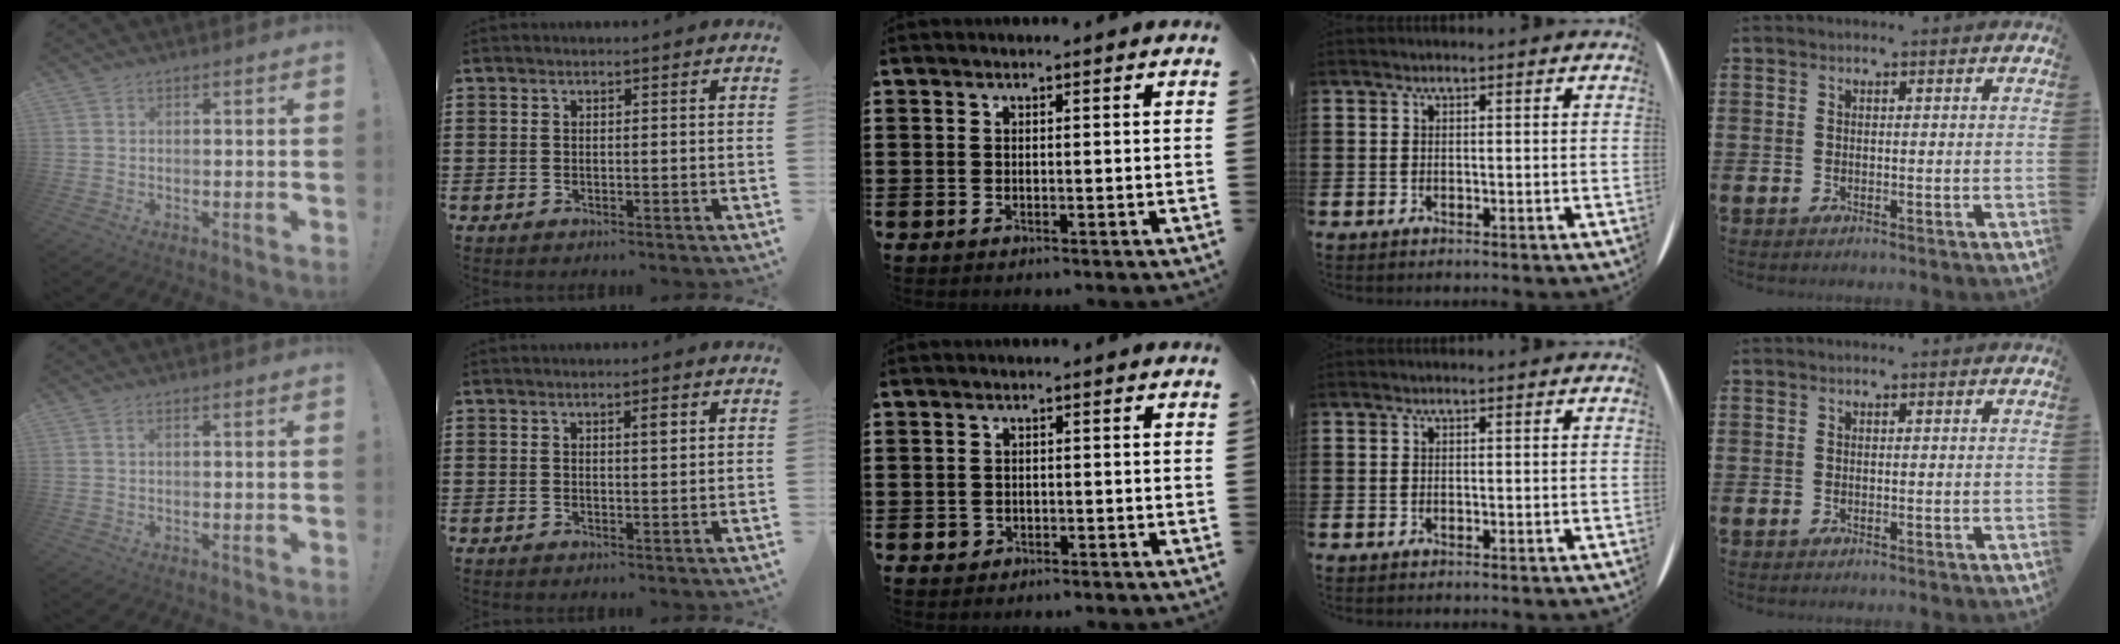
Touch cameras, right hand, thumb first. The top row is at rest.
{"thumb": {"total": 0.7, "force": [0.2, 0.2, 0.6], "torque": [-0.013, 0.003, 0.004]}, "index": {"total": 1.6, "force": [0.6, 0.3, 1.5], "torque": [-0.020, 0.000, 0.007]}, "middle": {"total": 1.1, "force": [-0.6, 0.9, 0.3], "torque": [-0.008, 0.003, -0.014]}}